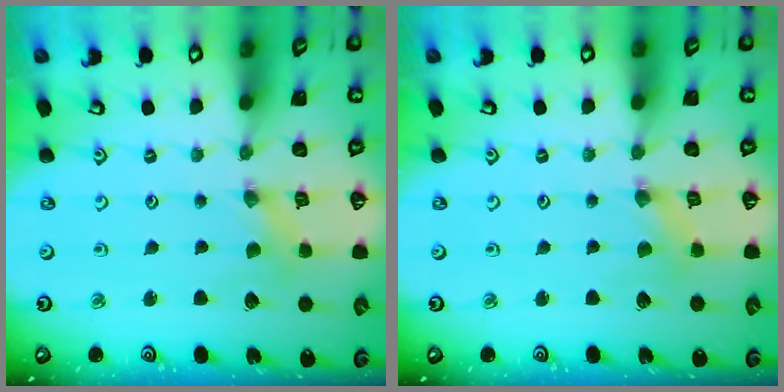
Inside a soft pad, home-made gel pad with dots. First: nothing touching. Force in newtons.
{"total": 0.8, "press": 0.7, "slide": 0.3}